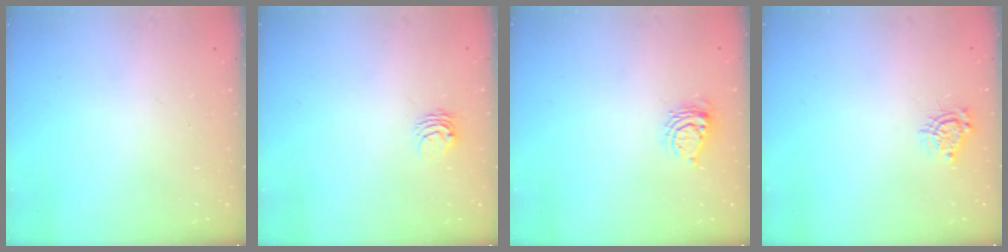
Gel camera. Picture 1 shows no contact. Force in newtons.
{"total": 3.9, "press": 3.9, "slide": 0.3}
{"total": 6.2, "press": 6.2, "slide": 0.8}
{"total": 7.0, "press": 6.9, "slide": 0.5}